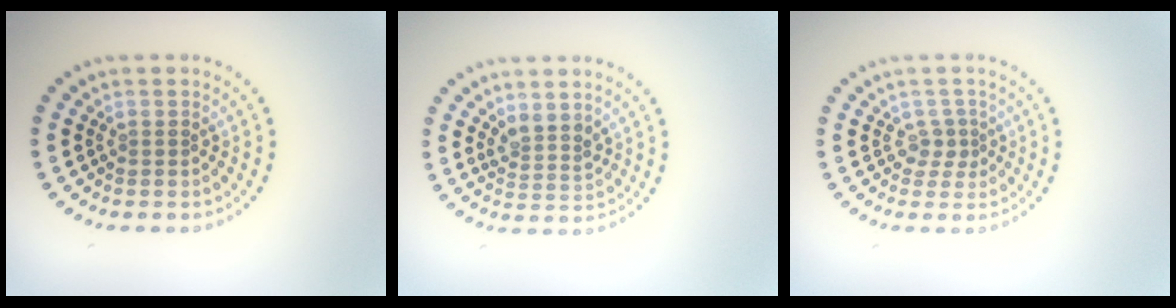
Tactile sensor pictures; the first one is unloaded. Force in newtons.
{"total": 2.1, "press": 1.7, "slide": 1.2}
{"total": 1.6, "press": 1.2, "slide": 1.1}